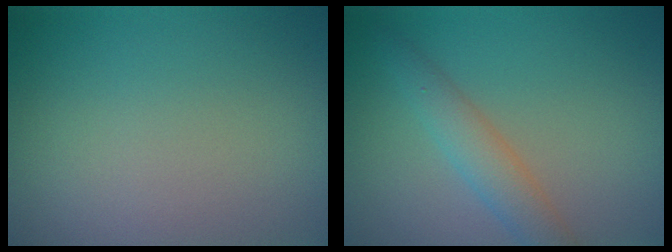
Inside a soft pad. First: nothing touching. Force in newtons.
{"total": 2.9, "press": 2.9, "slide": 0.1}